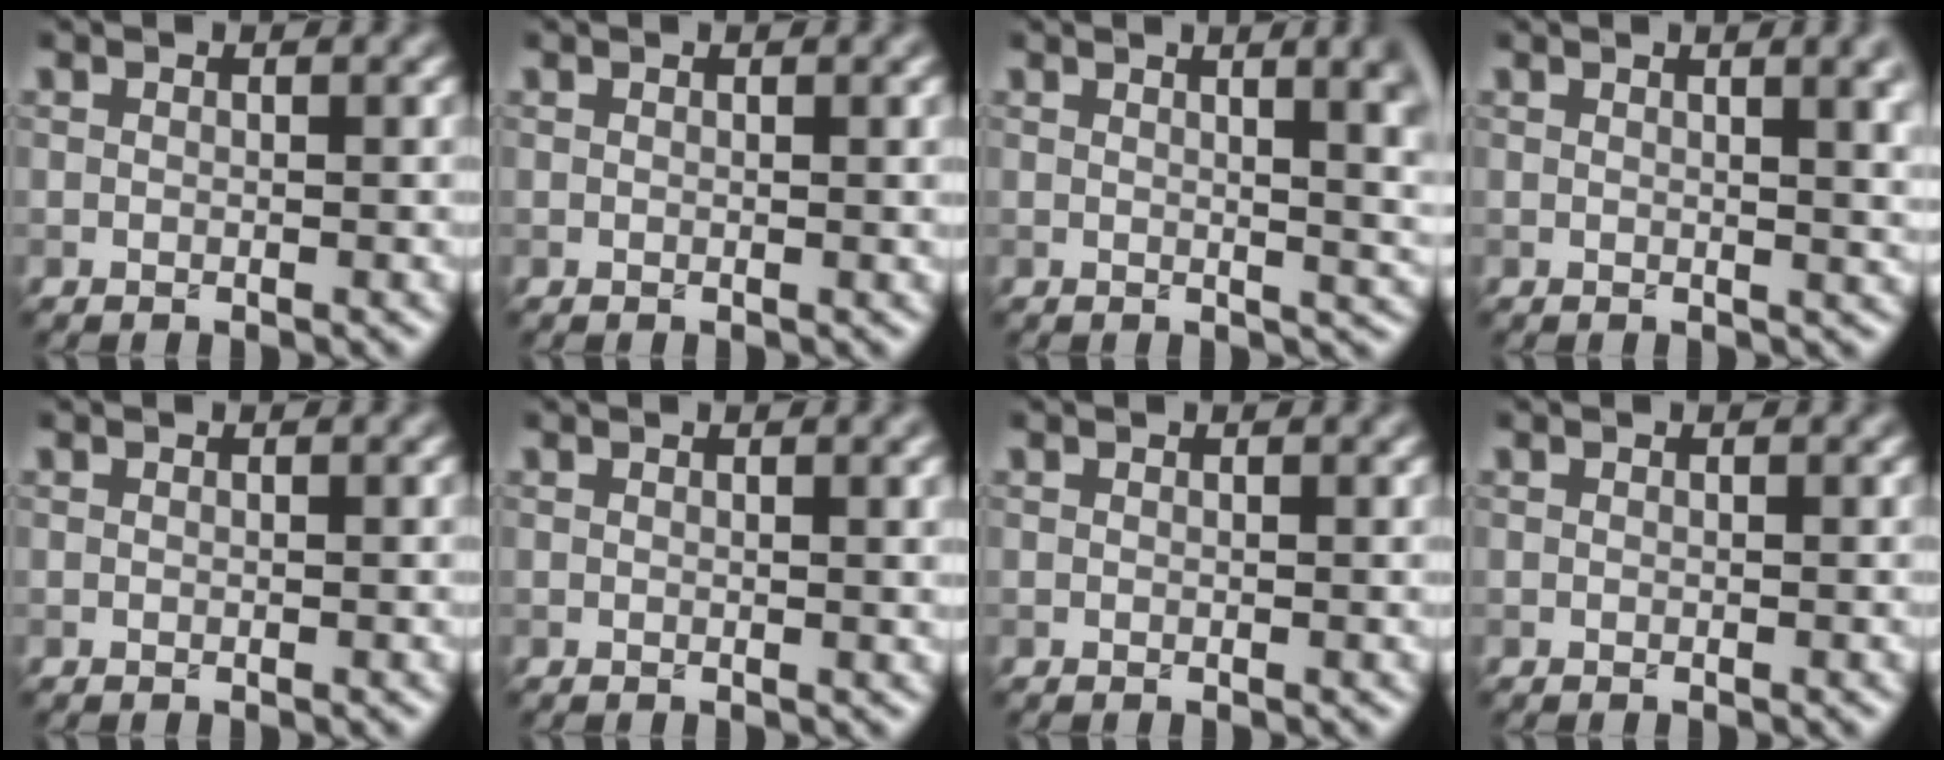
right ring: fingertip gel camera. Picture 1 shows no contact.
{"total": 1.1, "force": [0.5, 0.3, 1.0], "torque": [-0.007, 0.005, 0.006]}
{"total": 10.9, "force": [3.1, 4.9, 9.2], "torque": [-0.048, 0.049, 0.014]}
{"total": 7.6, "force": [2.8, 3.1, 6.4], "torque": [-0.030, 0.027, 0.021]}
{"total": 0.0}
{"total": 2.2, "force": [0.8, 0.7, 2.0], "torque": [-0.013, 0.007, 0.008]}
{"total": 0.0}
{"total": 0.0}